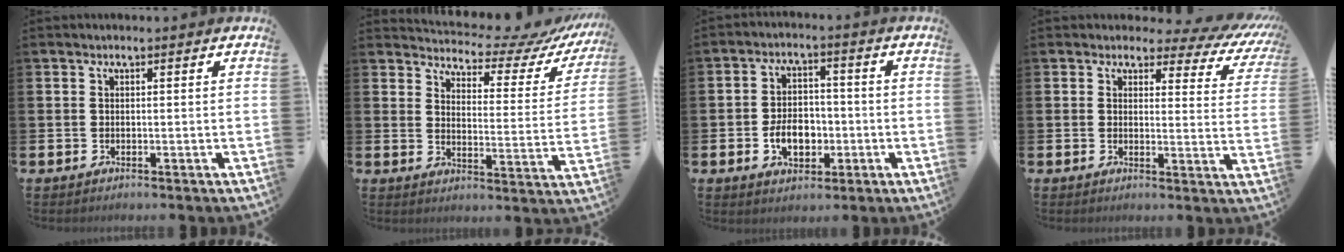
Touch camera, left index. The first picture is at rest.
{"total": 5.3, "force": [4.8, 1.7, 1.3], "torque": [-0.031, -0.049, 0.073]}
{"total": 5.3, "force": [-1.6, 3.8, 3.4], "torque": [-0.045, 0.002, -0.034]}
{"total": 2.8, "force": [2.0, 1.7, 1.0], "torque": [-0.013, -0.026, 0.023]}